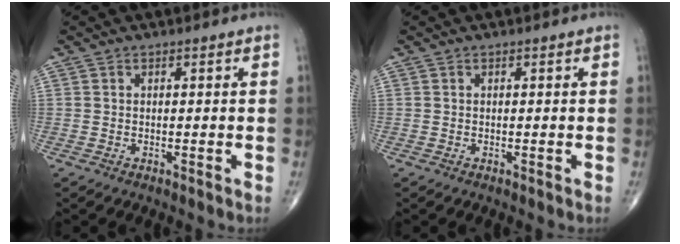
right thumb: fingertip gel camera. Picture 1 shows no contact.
{"total": 0.0}